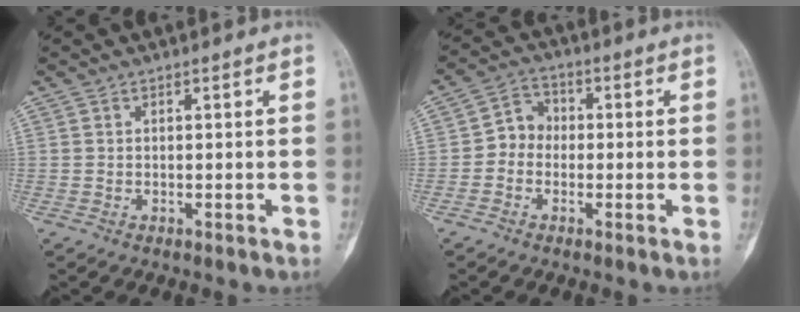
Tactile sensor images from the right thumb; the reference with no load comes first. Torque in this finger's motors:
{"motor_torque": [0.05, -0.01, 0.24, -0.24, 0.04]}